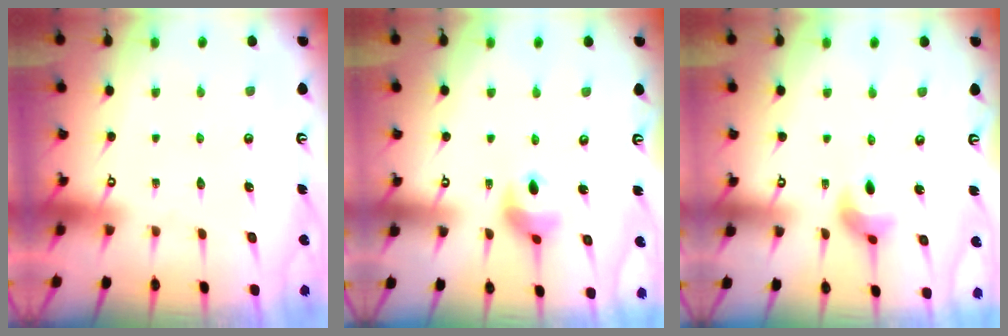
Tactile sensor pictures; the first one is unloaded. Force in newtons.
{"total": 8.4, "press": 8.3, "slide": 0.9}
{"total": 7.5, "press": 7.5, "slide": 0.4}